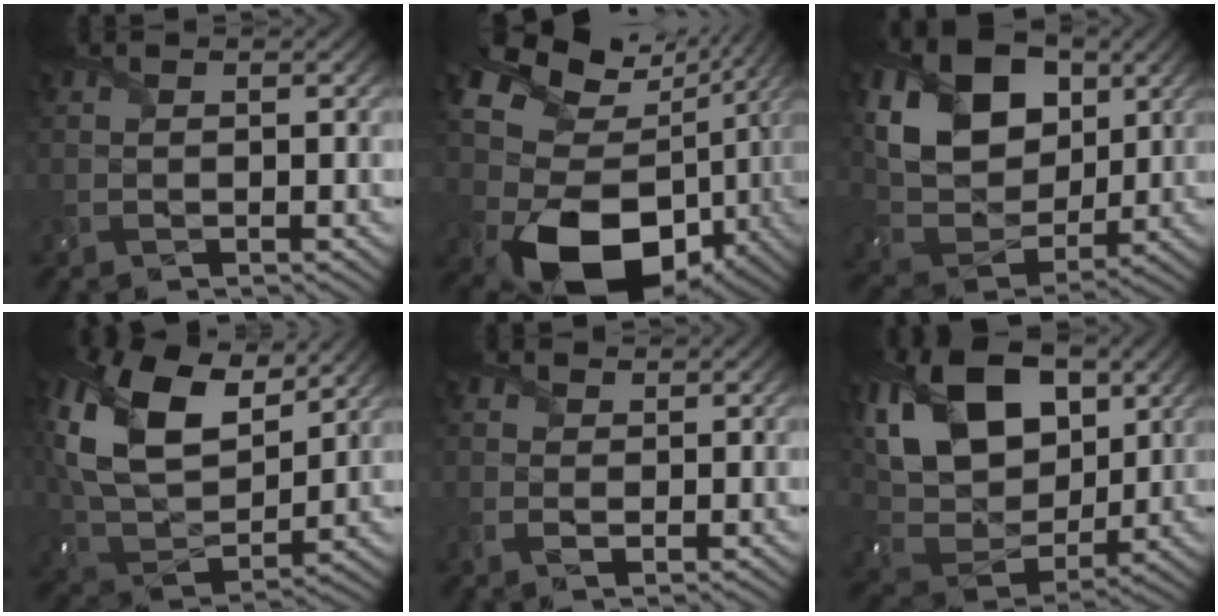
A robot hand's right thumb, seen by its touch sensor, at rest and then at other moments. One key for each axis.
{"total": 18.1, "fx": -1.4, "fy": 13.7, "fz": 11.8, "tx": -0.231, "ty": -0.049, "tz": 0.012}
{"total": 12.8, "fx": 4.4, "fy": 8.9, "fz": 8.0, "tx": -0.183, "ty": -0.003, "tz": 0.079}
{"total": 17.8, "fx": 8.2, "fy": 10.5, "fz": 11.8, "tx": -0.282, "ty": 0.029, "tz": 0.154}
{"total": 2.1, "fx": 0.6, "fy": 1.7, "fz": 1.1, "tx": -0.029, "ty": -0.001, "tz": 0.010}
{"total": 15.5, "fx": 5.9, "fy": 9.9, "fz": 10.3, "tx": -0.236, "ty": 0.020, "tz": 0.108}